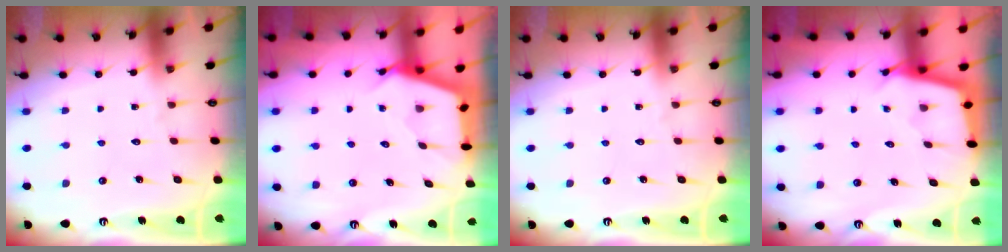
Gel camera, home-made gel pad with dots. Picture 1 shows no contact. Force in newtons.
{"total": 2.7, "press": 2.7, "slide": 0.3}
{"total": 0.0}
{"total": 2.3, "press": 2.3, "slide": 0.2}